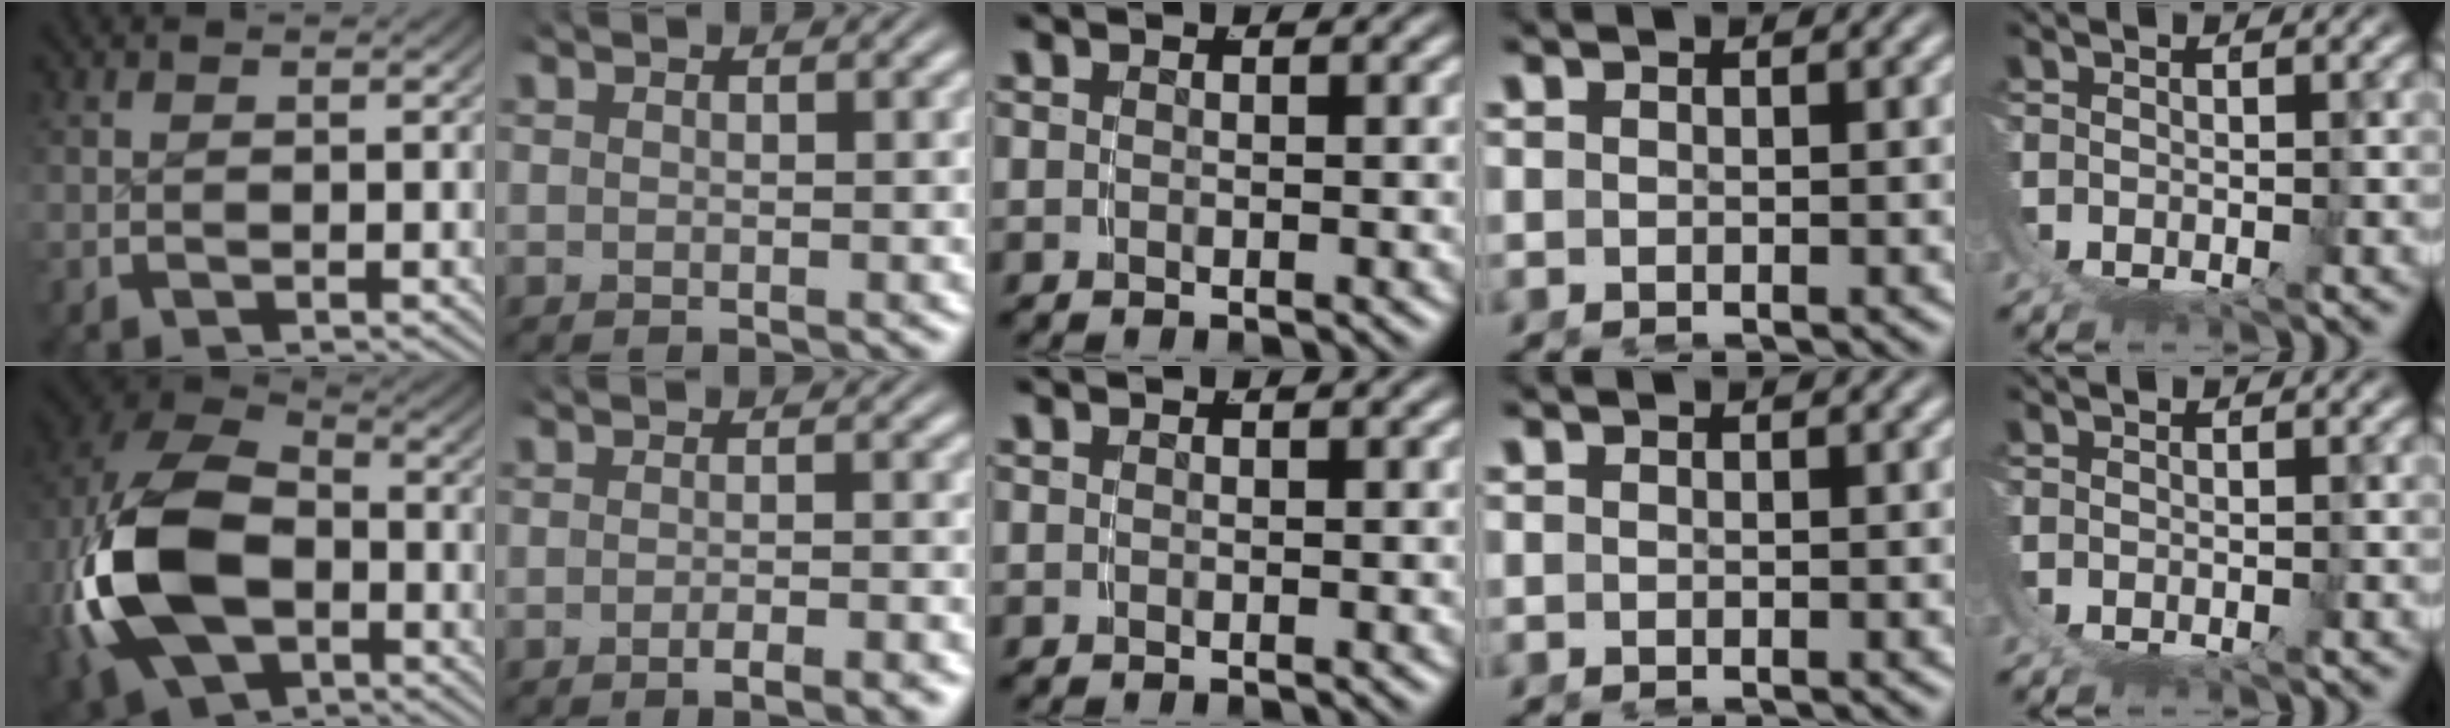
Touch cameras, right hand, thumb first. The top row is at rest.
{"thumb": {"total": 16.4, "force": [-1.7, 11.6, 11.5], "torque": [-0.284, -0.052, -0.005]}, "index": {"total": 2.1, "force": [-1.8, 0.3, 1.1], "torque": [-0.013, 0.012, -0.040]}}